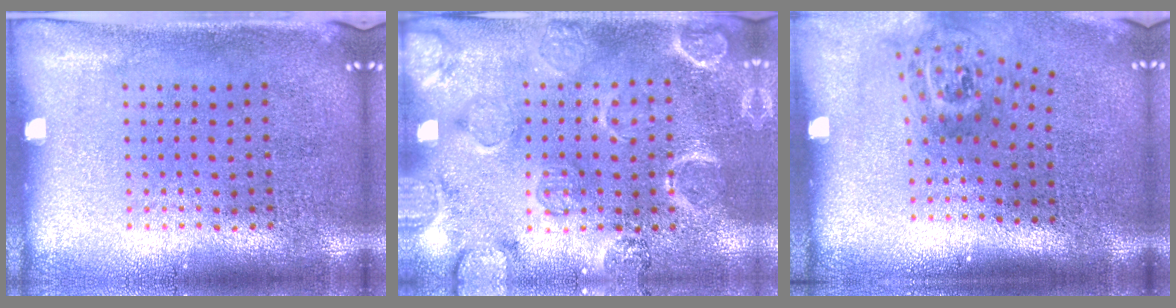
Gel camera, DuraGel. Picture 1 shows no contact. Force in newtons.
{"total": 2.4, "press": 2.2, "slide": 0.9}
{"total": 1.9, "press": 1.2, "slide": 1.4}